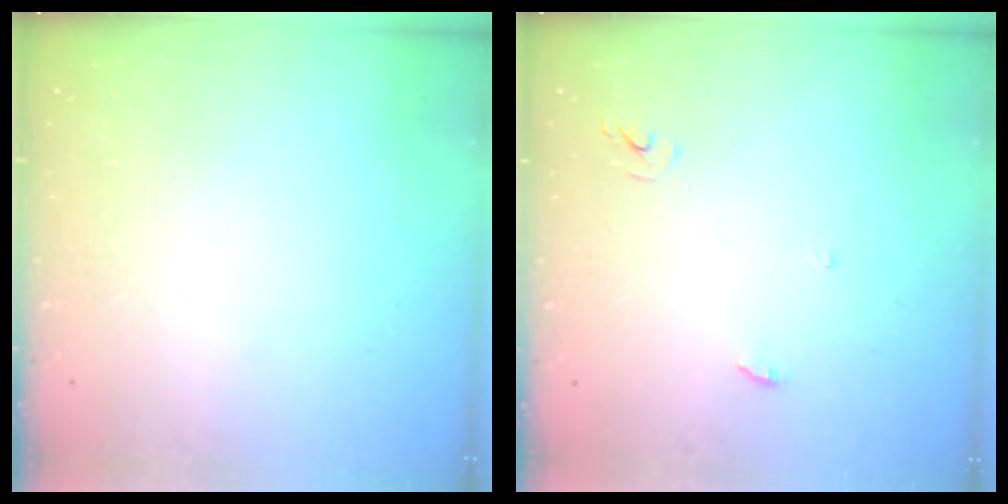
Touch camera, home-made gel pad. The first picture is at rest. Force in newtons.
{"total": 2.9, "press": 2.9, "slide": 0.2}